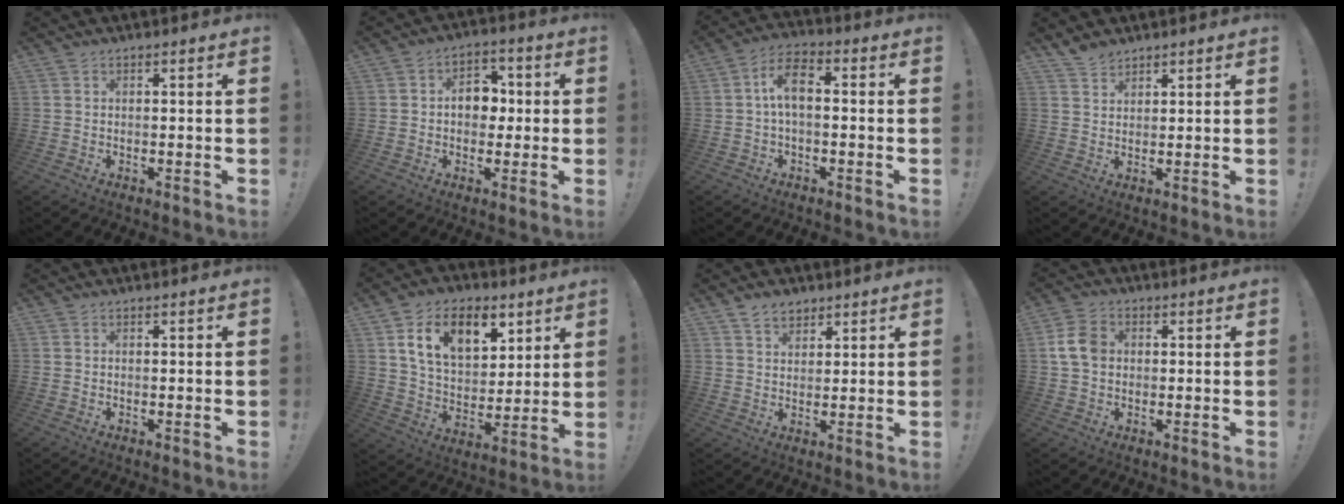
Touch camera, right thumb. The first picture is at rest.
{"total": 9.4, "force": [0.1, 7.2, 6.1], "torque": [-0.079, 0.012, 0.004]}
{"total": 8.0, "force": [0.2, 3.9, 7.0], "torque": [-0.136, 0.013, 0.005]}
{"total": 3.8, "force": [3.3, 1.6, 0.9], "torque": [-0.016, -0.019, 0.062]}
{"total": 0.0}
{"total": 16.5, "force": [7.9, 10.6, 9.9], "torque": [-0.153, -0.030, 0.144]}
{"total": 5.2, "force": [3.6, 3.4, 1.7], "torque": [-0.027, -0.012, 0.067]}
{"total": 8.3, "force": [0.8, 6.3, 5.4], "torque": [-0.102, 0.011, 0.016]}